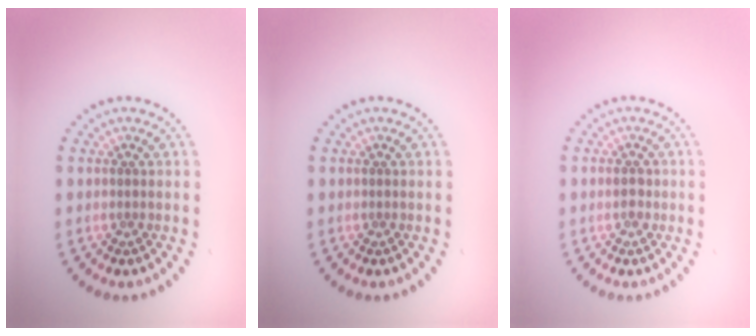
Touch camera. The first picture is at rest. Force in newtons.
{"total": 0.0}
{"total": 1.2, "press": 1.2, "slide": 0.1}